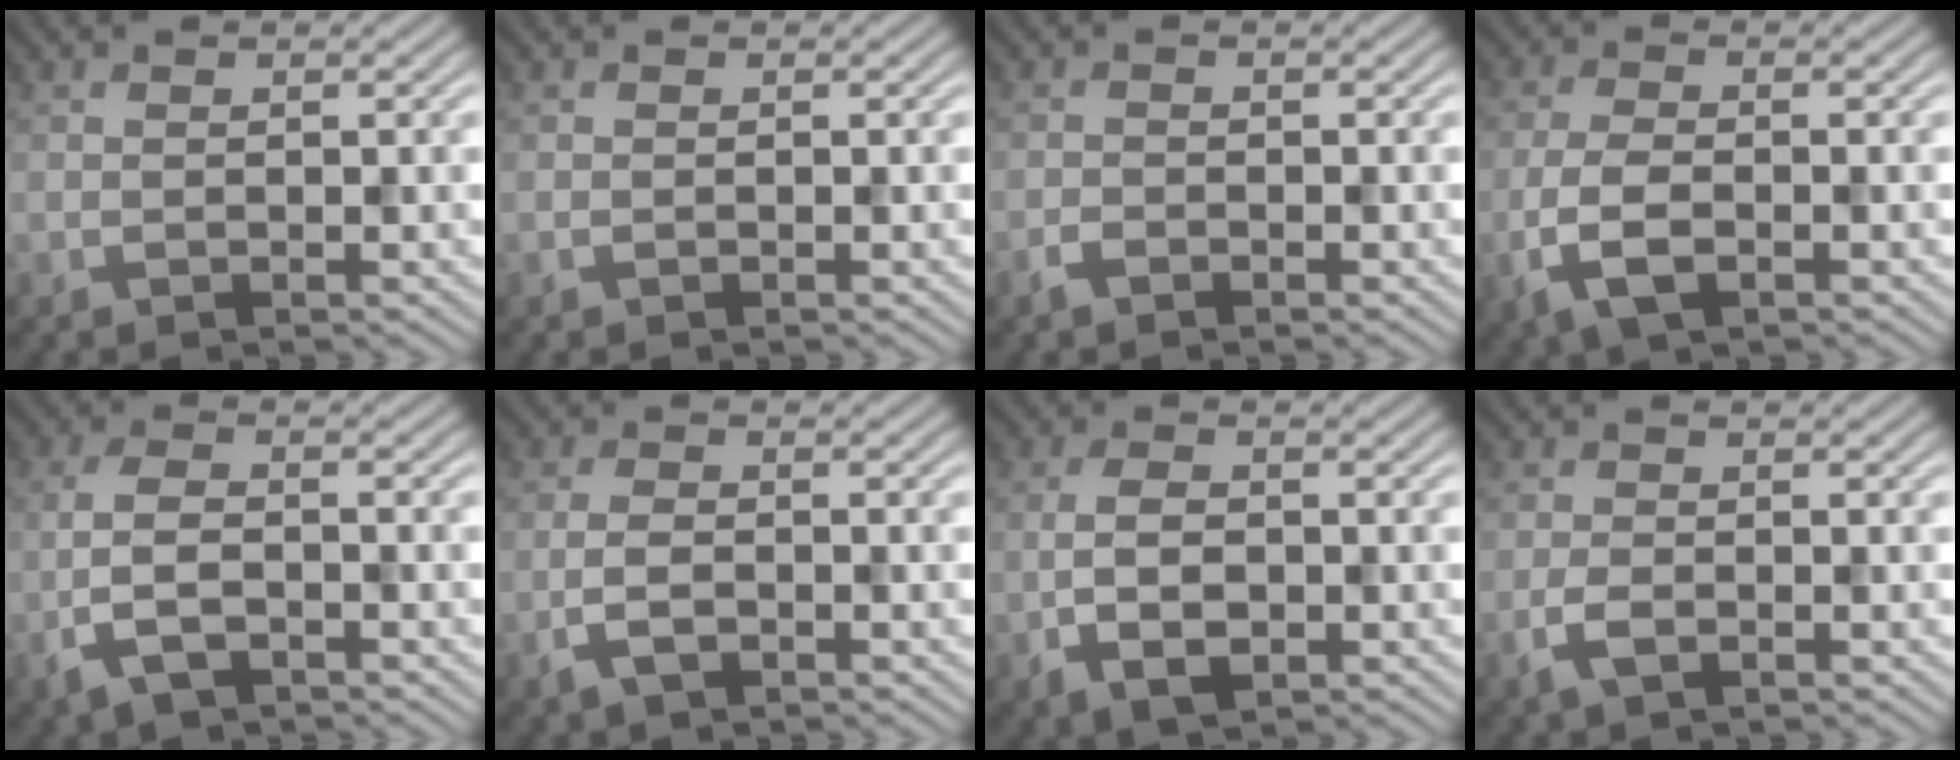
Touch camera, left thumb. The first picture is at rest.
{"total": 0.0}
{"total": 1.3, "force": [-1.0, 0.5, 0.6], "torque": [-0.013, -0.001, -0.022]}
{"total": 5.4, "force": [-2.1, 2.4, 4.4], "torque": [-0.105, -0.006, -0.047]}
{"total": 5.6, "force": [-2.4, 2.3, 4.5], "torque": [-0.106, -0.002, -0.054]}
{"total": 3.4, "force": [-1.6, 1.4, 2.6], "torque": [-0.060, -0.002, -0.036]}
{"total": 4.8, "force": [-1.4, 2.5, 3.9], "torque": [-0.084, -0.003, -0.028]}
{"total": 2.4, "force": [-1.3, 1.0, 1.8], "torque": [-0.044, -0.004, -0.029]}